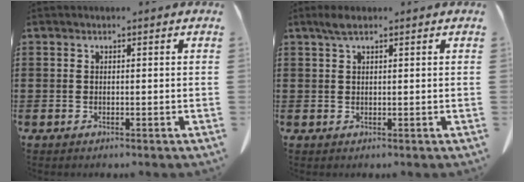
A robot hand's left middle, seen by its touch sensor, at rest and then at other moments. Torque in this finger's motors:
{"motor_torque": [1.26, 0.87, 0.58, 0.15]}